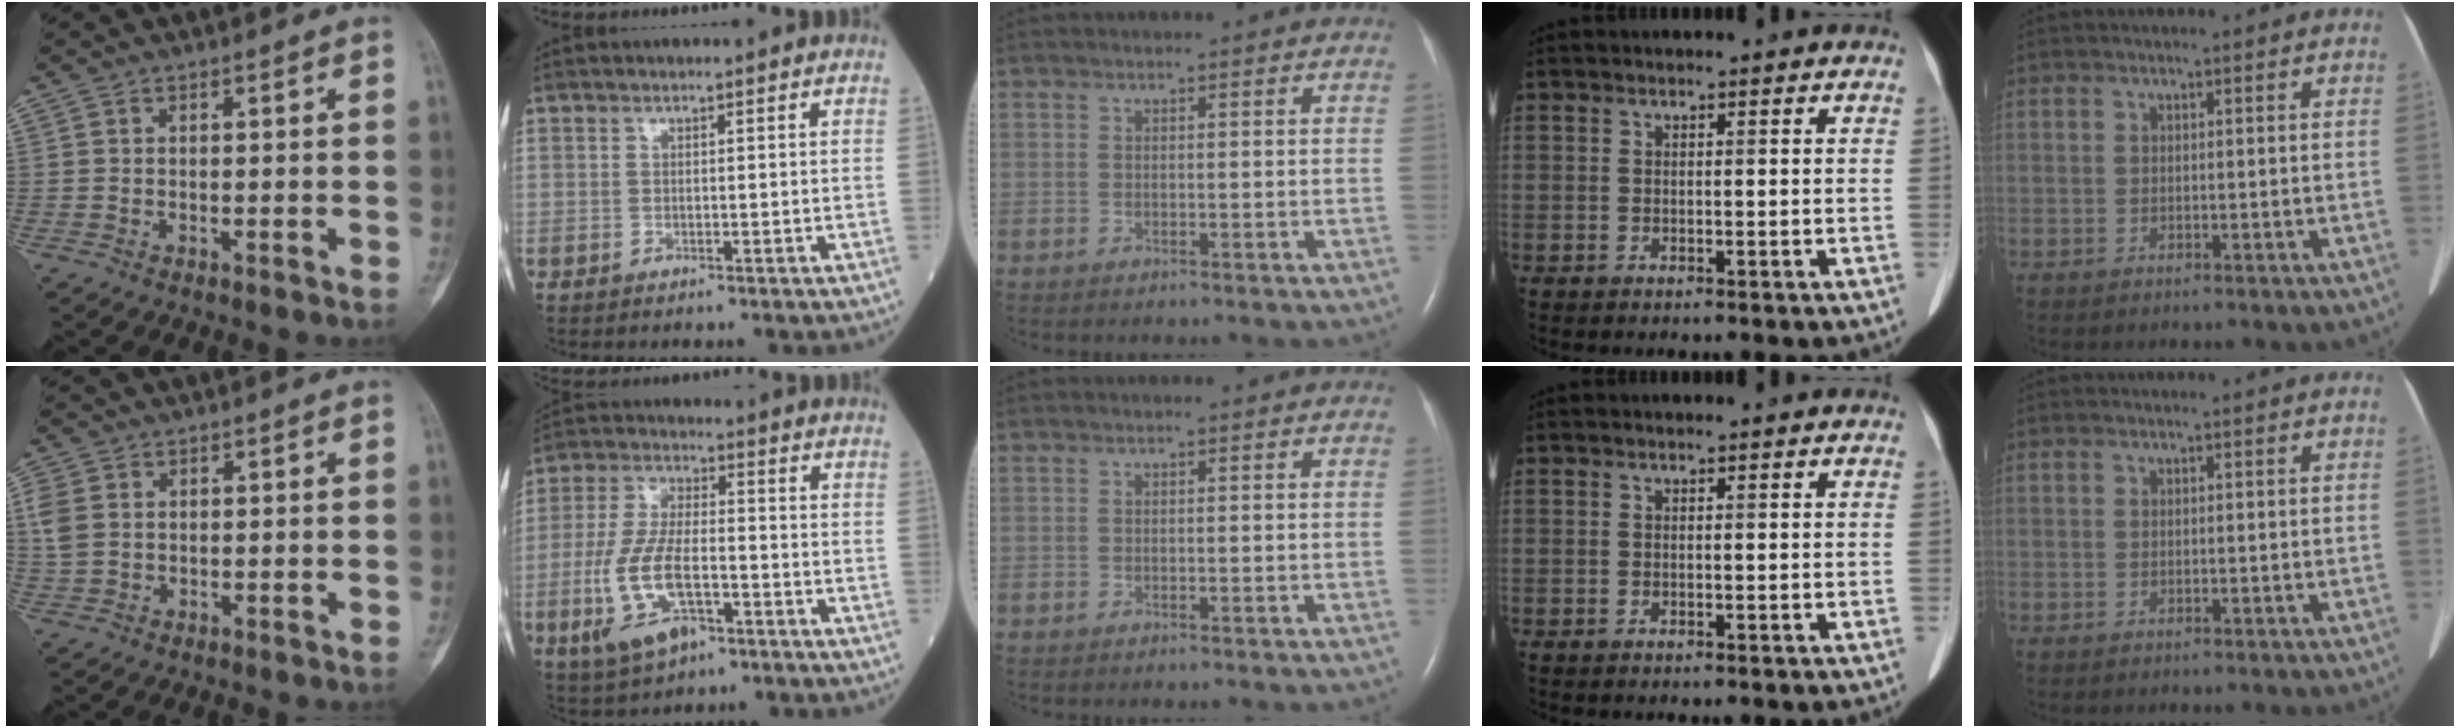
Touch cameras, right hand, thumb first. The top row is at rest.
{"thumb": {"total": 4.2, "force": [1.0, 3.0, 2.8], "torque": [-0.071, 0.005, 0.022]}, "index": {"total": 11.6, "force": [-4.5, 4.5, 9.7], "torque": [-0.218, -0.005, -0.079]}}